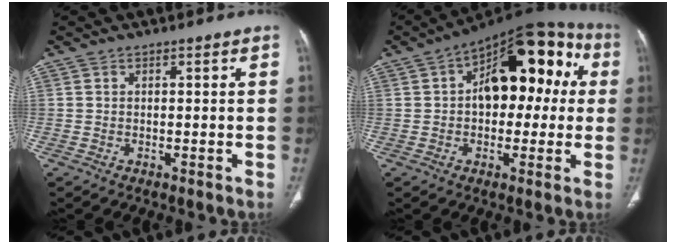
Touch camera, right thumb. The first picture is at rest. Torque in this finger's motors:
{"motor_torque": [-0.59, 1.33, 0.77, -0.59, 0.14]}